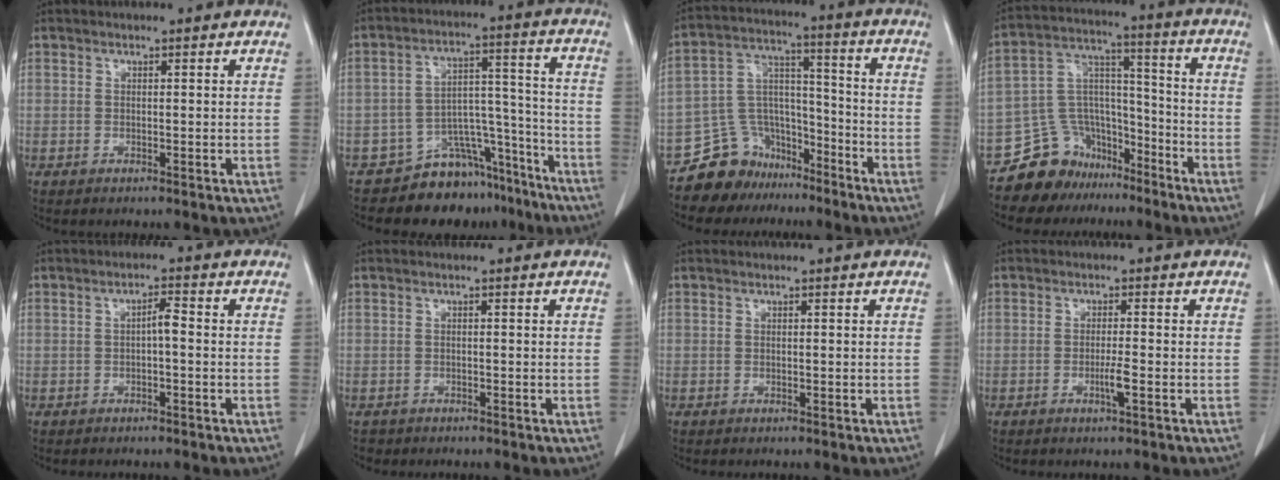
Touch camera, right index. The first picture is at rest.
{"total": 11.3, "force": [-9.5, 5.4, 2.6], "torque": [-0.013, 0.076, -0.146]}
{"total": 10.9, "force": [-8.8, 6.4, 1.0], "torque": [-0.021, 0.064, -0.151]}
{"total": 12.0, "force": [-9.6, 7.1, 1.3], "torque": [-0.024, 0.077, -0.164]}
{"total": 2.1, "force": [-0.3, 0.4, 2.0], "torque": [-0.034, 0.005, -0.005]}
{"total": 0.9, "force": [-0.8, 0.5, -0.1], "torque": [-0.011, 0.000, -0.014]}
{"total": 0.0}
{"total": 2.4, "force": [-0.9, -0.2, 2.2], "torque": [-0.042, -0.003, -0.016]}